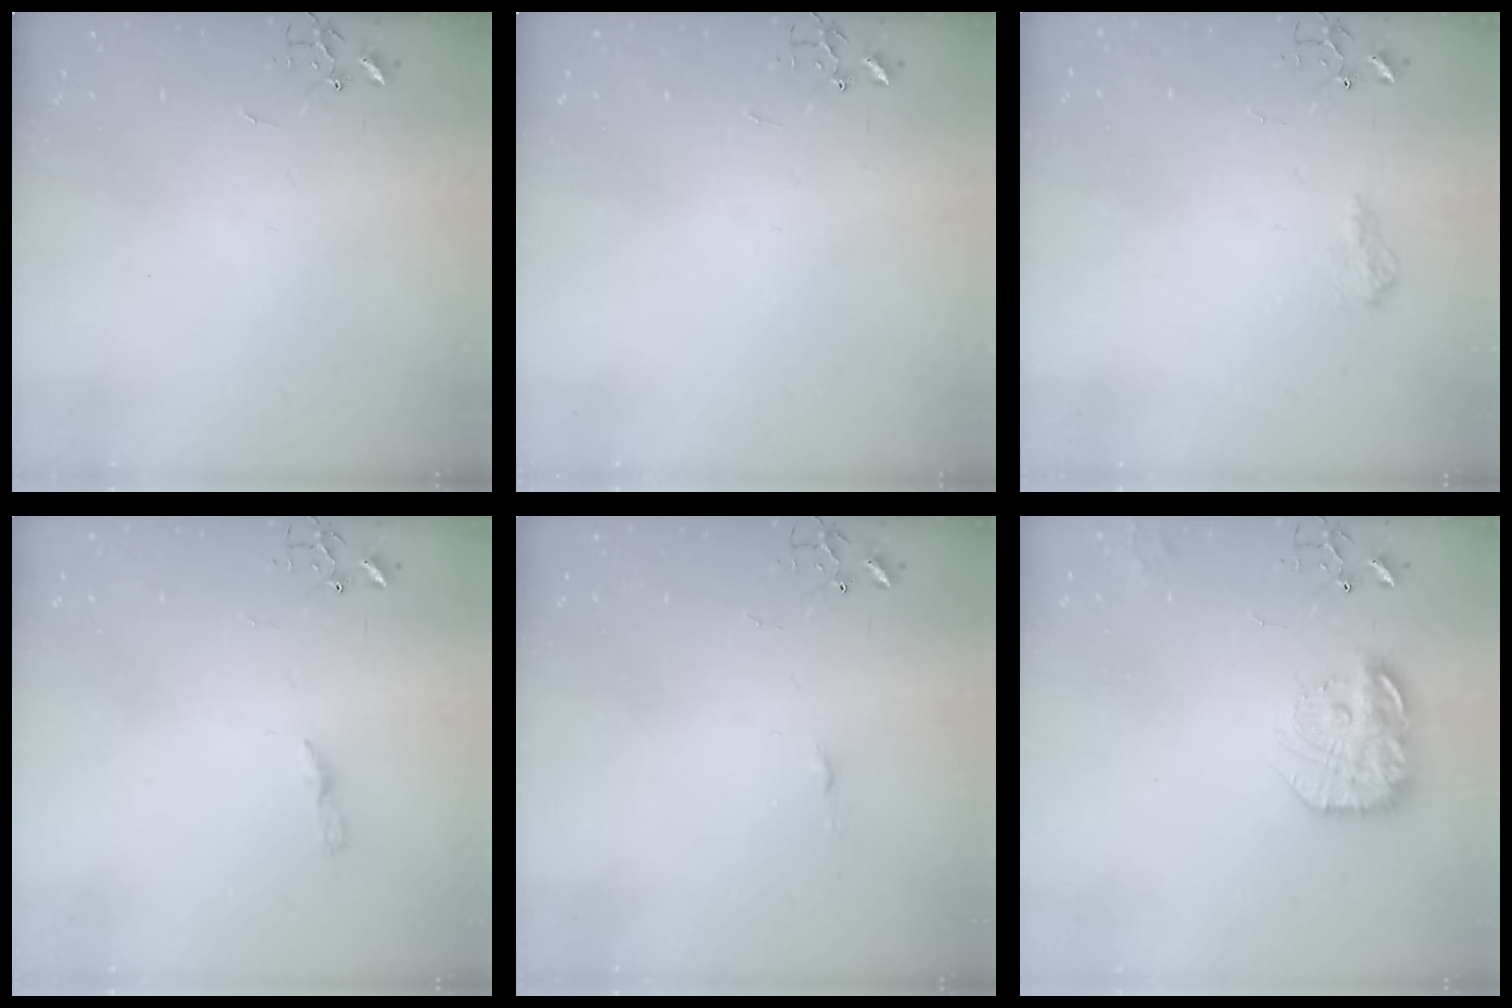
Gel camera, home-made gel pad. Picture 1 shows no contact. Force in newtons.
{"total": 0.0}
{"total": 8.8, "press": 8.8, "slide": 0.8}
{"total": 3.7, "press": 3.7, "slide": 0.4}
{"total": 3.3, "press": 3.3, "slide": 0.4}
{"total": 17.1, "press": 17.0, "slide": 1.2}